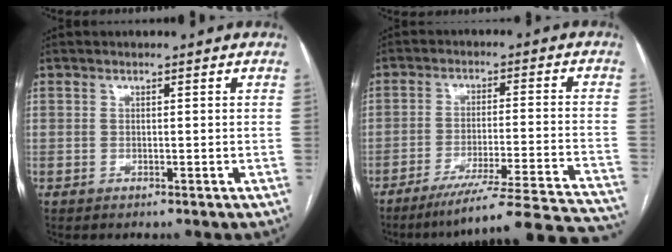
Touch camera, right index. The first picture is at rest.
{"total": 25.4, "force": [-23.6, -0.3, 9.4], "torque": [-0.059, -0.016, -0.313]}